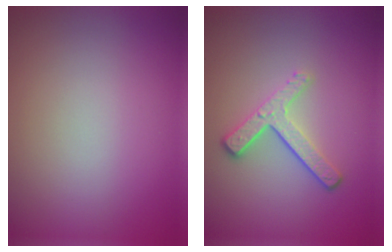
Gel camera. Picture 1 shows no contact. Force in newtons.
{"total": 3.4, "press": 2.5, "slide": 2.2}